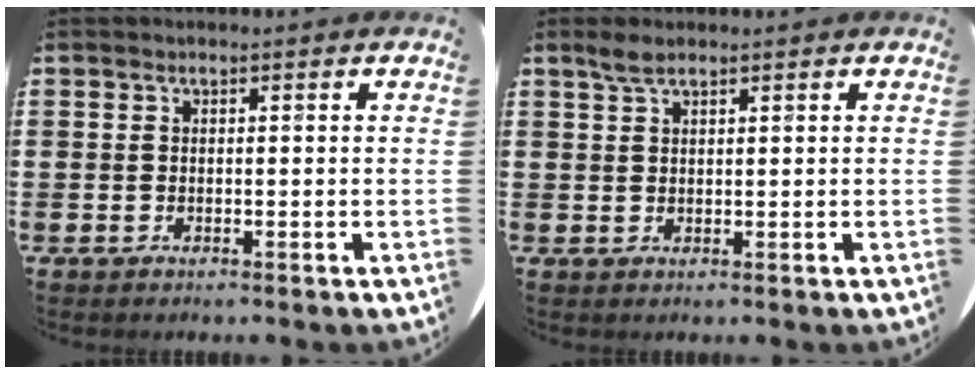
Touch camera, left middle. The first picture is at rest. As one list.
[{"total": 1.9, "force": [1.6, 0.5, 1.0], "torque": [-0.021, 0.005, 0.028]}]